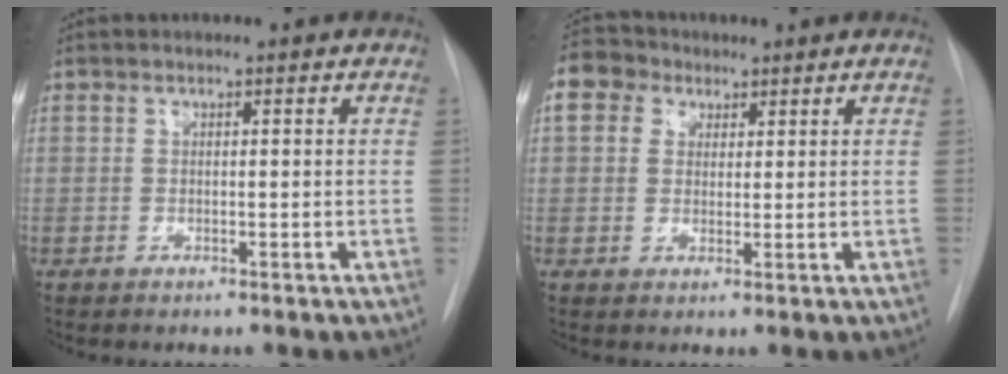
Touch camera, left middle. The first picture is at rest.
{"total": 11.4, "force": [5.3, 9.1, 4.2], "torque": [-0.120, 0.048, 0.097]}